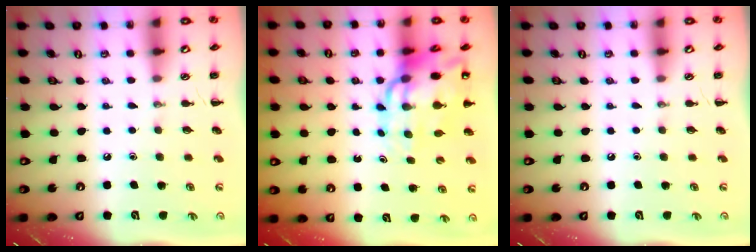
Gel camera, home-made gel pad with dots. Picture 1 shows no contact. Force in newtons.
{"total": 15.0, "press": 14.4, "slide": 4.1}
{"total": 0.0}